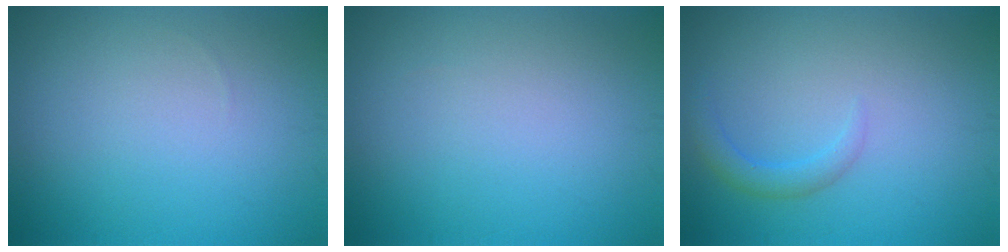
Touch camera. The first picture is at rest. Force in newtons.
{"total": 0.0}
{"total": 1.7, "press": 1.7, "slide": 0.2}